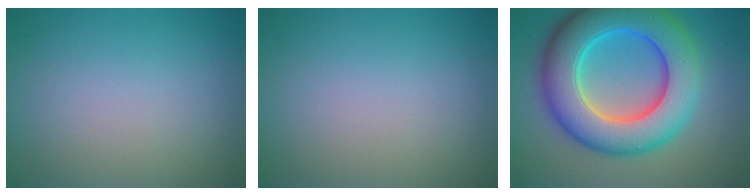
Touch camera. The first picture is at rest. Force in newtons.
{"total": 0.0}
{"total": 12.0, "press": 12.0, "slide": 0.2}